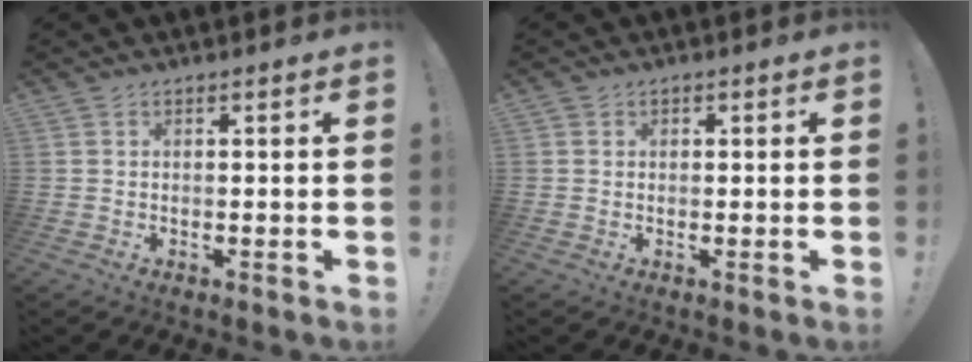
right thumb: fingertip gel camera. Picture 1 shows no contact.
{"total": 0.7, "force": [0.0, 0.7, 0.1], "torque": [0.006, 0.000, -0.001]}